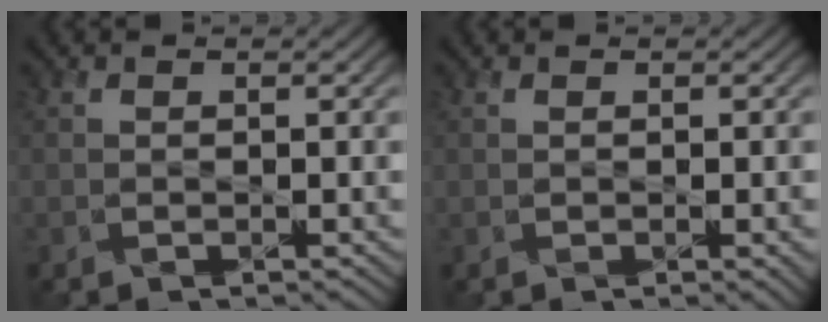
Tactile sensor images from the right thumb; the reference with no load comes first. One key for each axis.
{"total": 1.9, "fx": -0.2, "fy": 0.6, "fz": 1.8, "tx": -0.022, "ty": -0.001, "tz": 0.001}